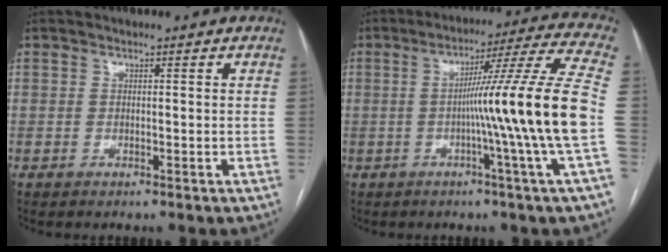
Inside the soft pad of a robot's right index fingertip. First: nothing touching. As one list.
[{"total": 16.4, "force": [-2.5, -3.5, 15.8], "torque": [-0.232, -0.007, -0.048]}]